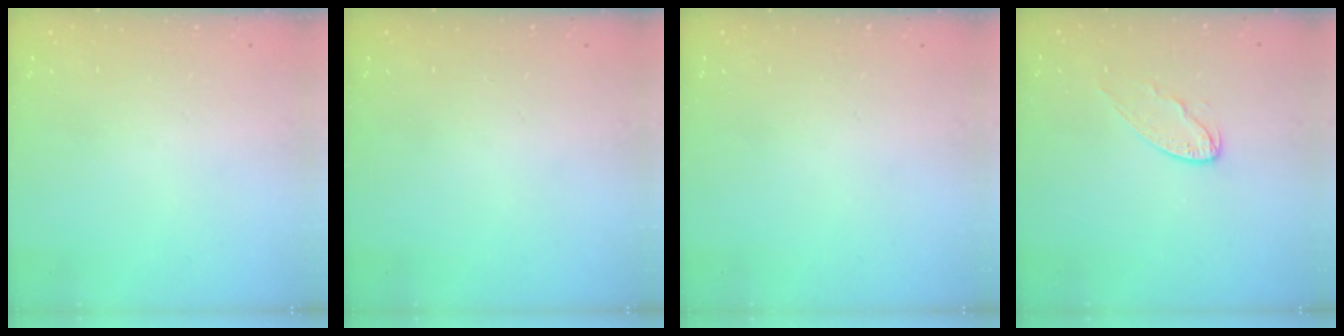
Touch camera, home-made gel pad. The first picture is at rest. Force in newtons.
{"total": 0.0}
{"total": 0.0}
{"total": 6.6, "press": 6.6, "slide": 0.7}